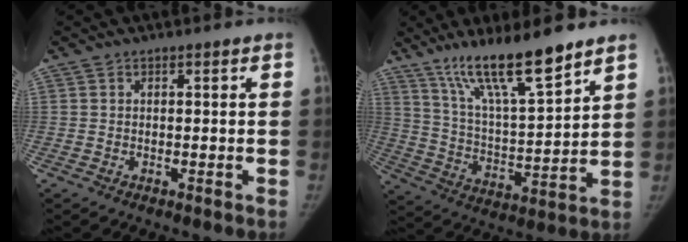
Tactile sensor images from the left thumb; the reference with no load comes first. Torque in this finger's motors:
{"motor_torque": [0.19, -0.03, 1.43, -1.34, 0.27]}